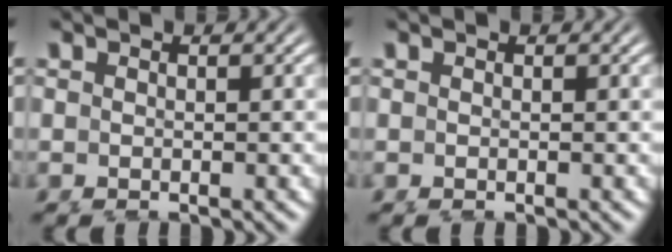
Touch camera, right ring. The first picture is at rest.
{"total": 0.0}